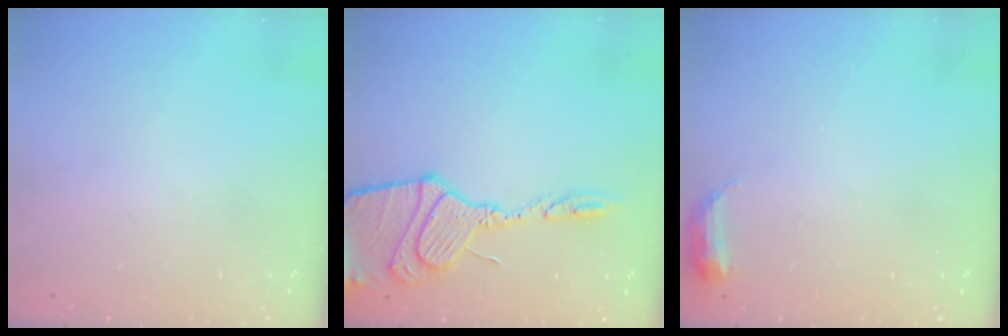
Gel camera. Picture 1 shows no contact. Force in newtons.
{"total": 16.8, "press": 16.7, "slide": 1.5}
{"total": 3.9, "press": 3.9, "slide": 0.7}